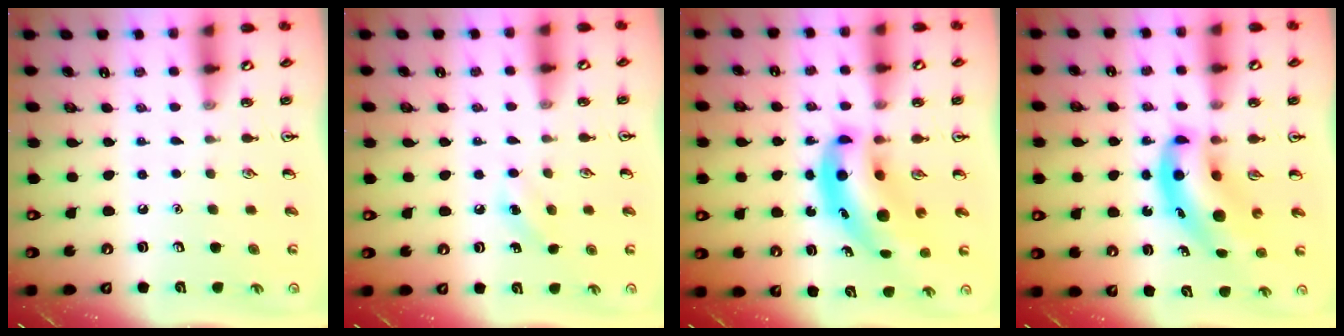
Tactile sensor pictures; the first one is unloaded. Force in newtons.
{"total": 6.9, "press": 6.6, "slide": 2.1}
{"total": 10.2, "press": 9.7, "slide": 3.1}
{"total": 9.8, "press": 9.4, "slide": 2.8}